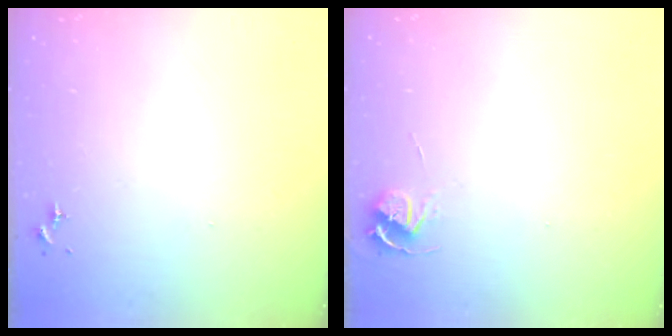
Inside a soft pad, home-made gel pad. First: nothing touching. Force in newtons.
{"total": 5.2, "press": 5.2, "slide": 0.6}